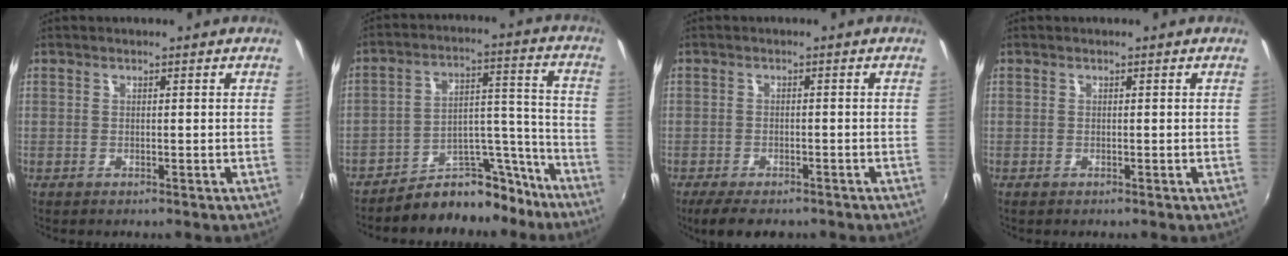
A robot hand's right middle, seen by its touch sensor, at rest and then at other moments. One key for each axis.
{"total": 12.3, "fx": -10.8, "fy": 5.0, "fz": 2.9, "tx": -0.024, "ty": 0.061, "tz": -0.155}
{"total": 6.5, "fx": -5.0, "fy": 2.4, "fz": 3.3, "tx": -0.078, "ty": -0.020, "tz": -0.083}
{"total": 0.0}